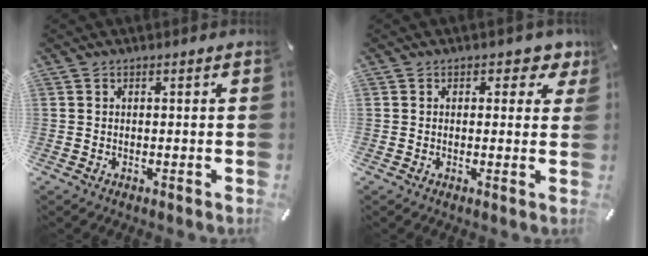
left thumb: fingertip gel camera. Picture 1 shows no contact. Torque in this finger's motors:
{"motor_torque": [0.10, -0.02, 0.04, 0.05, 0.05]}